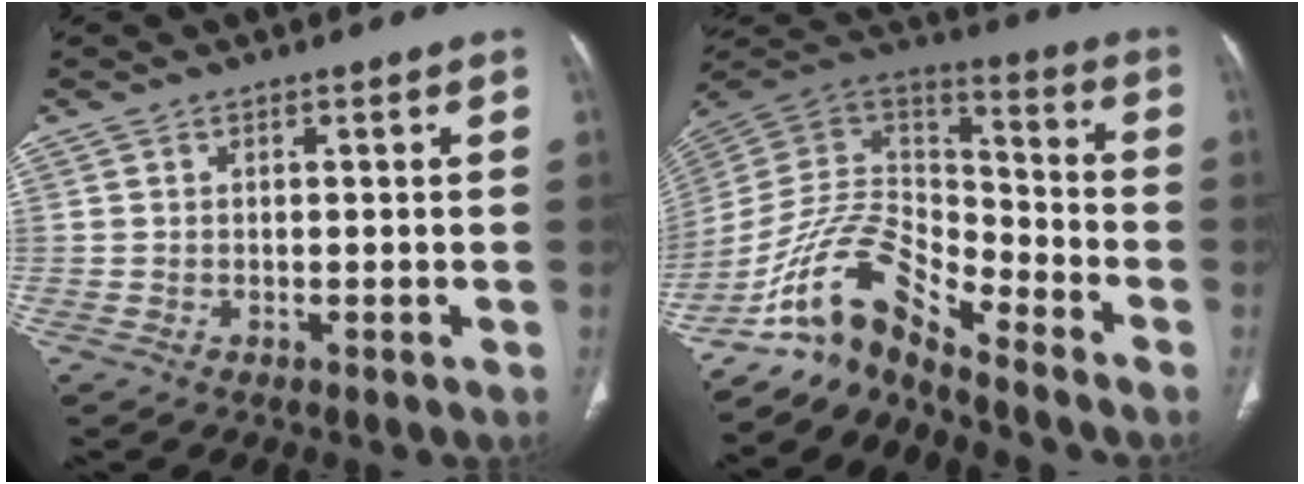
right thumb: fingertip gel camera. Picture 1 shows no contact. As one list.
[{"total": 13.3, "force": [-11.2, 3.8, 6.0], "torque": [-0.109, 0.103, -0.219]}]